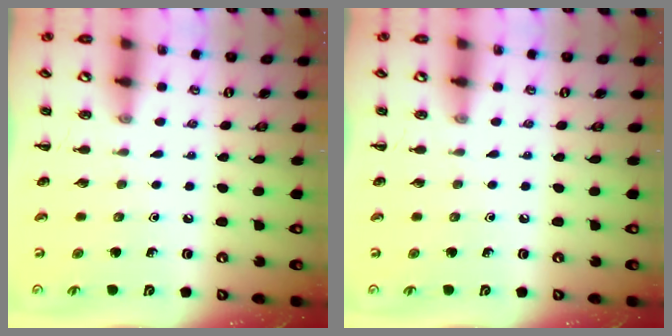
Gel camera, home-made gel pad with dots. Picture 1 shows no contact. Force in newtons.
{"total": 0.0}